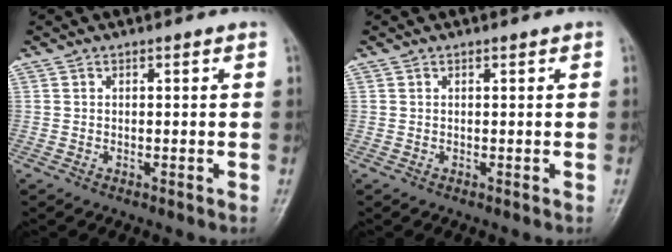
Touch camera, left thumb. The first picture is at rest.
{"total": 0.0}